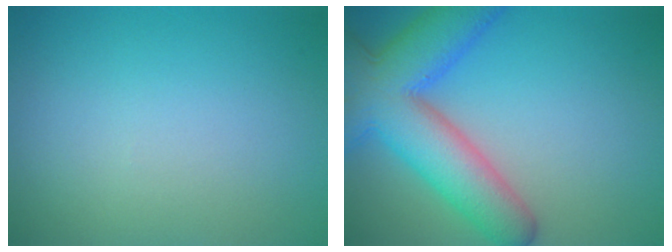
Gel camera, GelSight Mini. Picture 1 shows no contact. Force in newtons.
{"total": 9.9, "press": 9.9, "slide": 0.4}